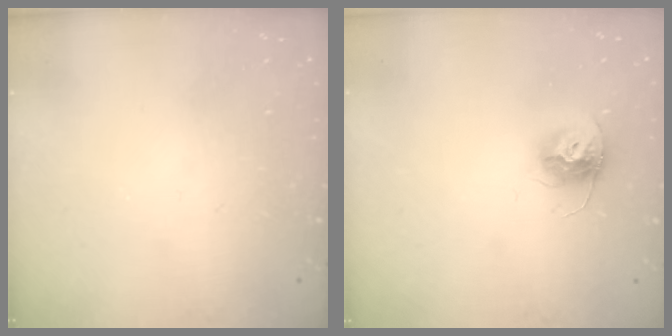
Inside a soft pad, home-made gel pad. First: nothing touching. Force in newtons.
{"total": 10.7, "press": 10.7, "slide": 0.7}